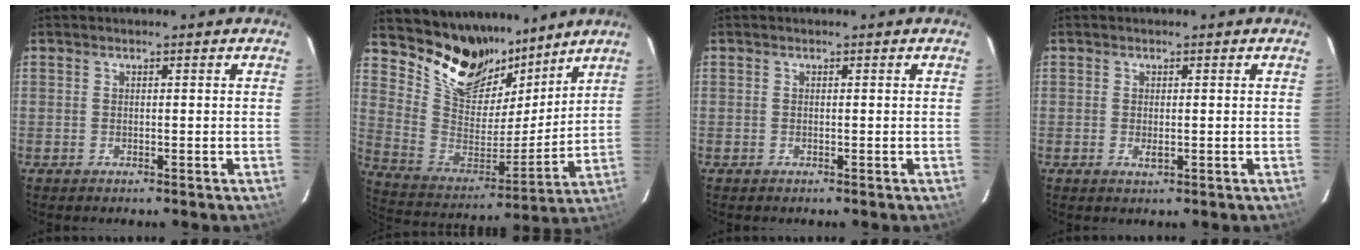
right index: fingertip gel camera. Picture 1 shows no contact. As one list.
[{"total": 18.1, "force": [14.0, 9.2, 6.8], "torque": [-0.159, -0.012, 0.263]}, {"total": 0.0}, {"total": 0.7, "force": [-0.1, 0.3, 0.6], "torque": [-0.013, 0.001, -0.001]}]